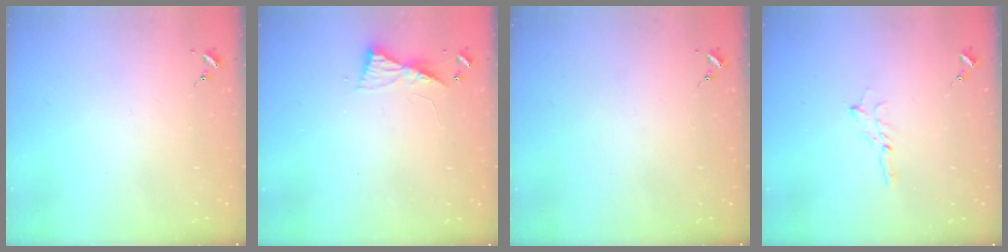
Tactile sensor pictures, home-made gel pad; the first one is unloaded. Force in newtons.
{"total": 5.8, "press": 5.8, "slide": 0.5}
{"total": 0.0}
{"total": 2.9, "press": 2.9, "slide": 0.3}